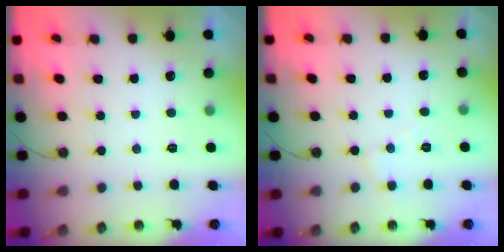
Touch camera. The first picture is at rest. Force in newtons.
{"total": 4.6, "press": 4.6, "slide": 0.6}